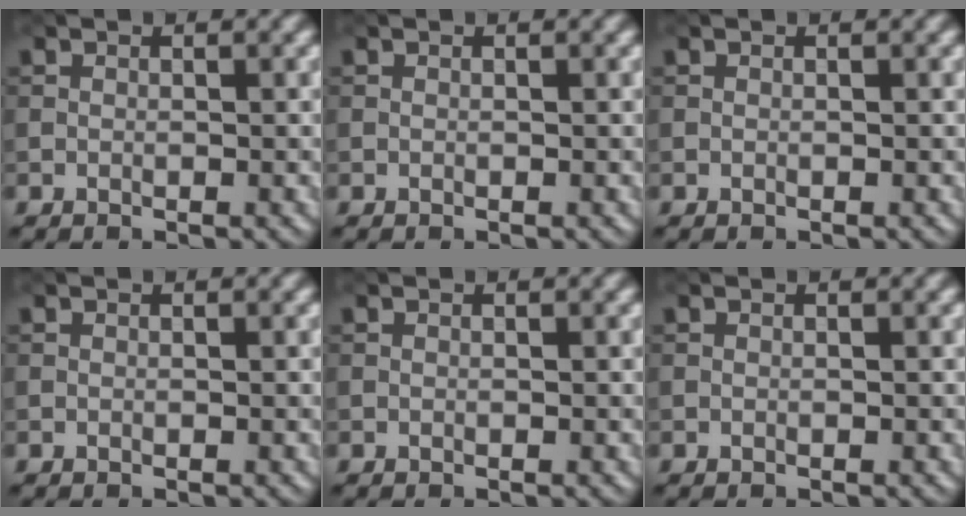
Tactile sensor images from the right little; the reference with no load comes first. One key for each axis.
{"total": 0.0}
{"total": 0.0}
{"total": 0.0}
{"total": 0.0}
{"total": 0.0}